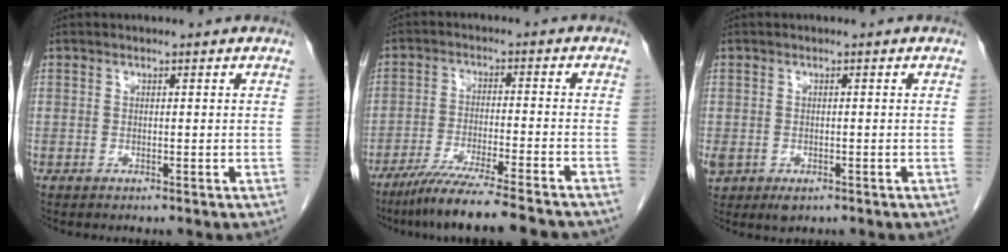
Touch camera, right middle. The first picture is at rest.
{"total": 15.2, "force": [-13.0, 0.2, 7.8], "torque": [-0.117, -0.038, -0.205]}
{"total": 5.6, "force": [-2.5, 4.2, 2.8], "torque": [-0.072, -0.007, -0.032]}